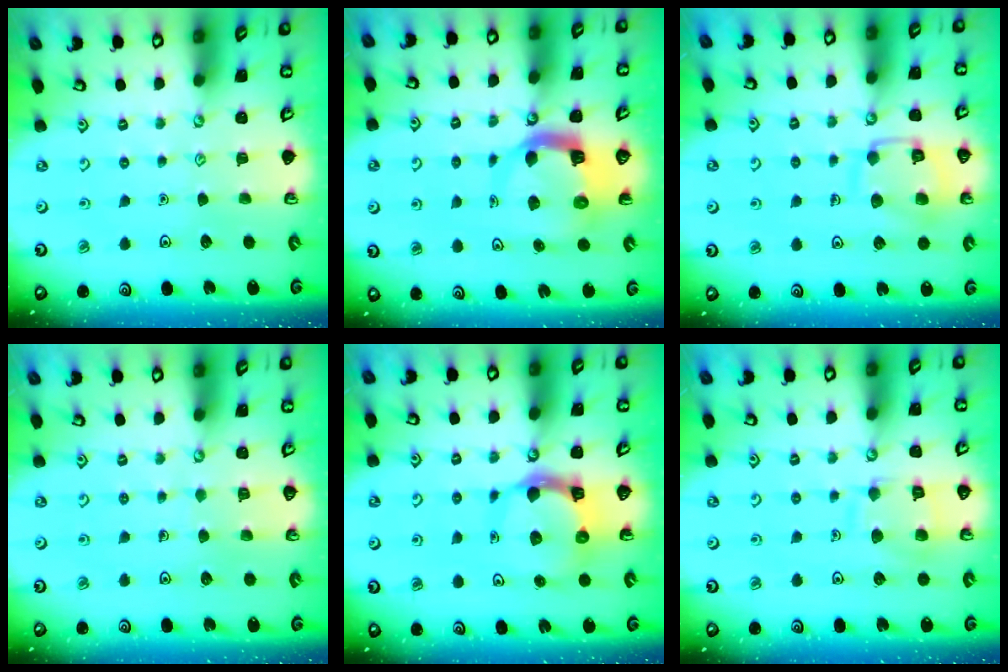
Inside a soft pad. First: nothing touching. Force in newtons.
{"total": 7.8, "press": 7.7, "slide": 1.1}
{"total": 11.7, "press": 11.7, "slide": 0.7}
{"total": 3.0, "press": 3.0, "slide": 0.2}
{"total": 8.7, "press": 8.6, "slide": 1.2}
{"total": 10.7, "press": 10.7, "slide": 0.9}